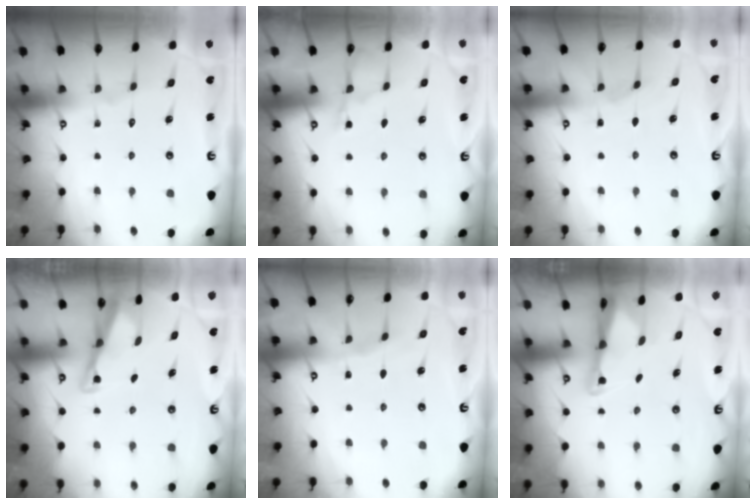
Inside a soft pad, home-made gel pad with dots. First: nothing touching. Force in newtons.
{"total": 3.2, "press": 3.2, "slide": 0.5}
{"total": 2.8, "press": 2.8, "slide": 0.3}
{"total": 2.8, "press": 2.8, "slide": 0.3}
{"total": 1.8, "press": 1.8, "slide": 0.3}
{"total": 2.1, "press": 2.1, "slide": 0.3}